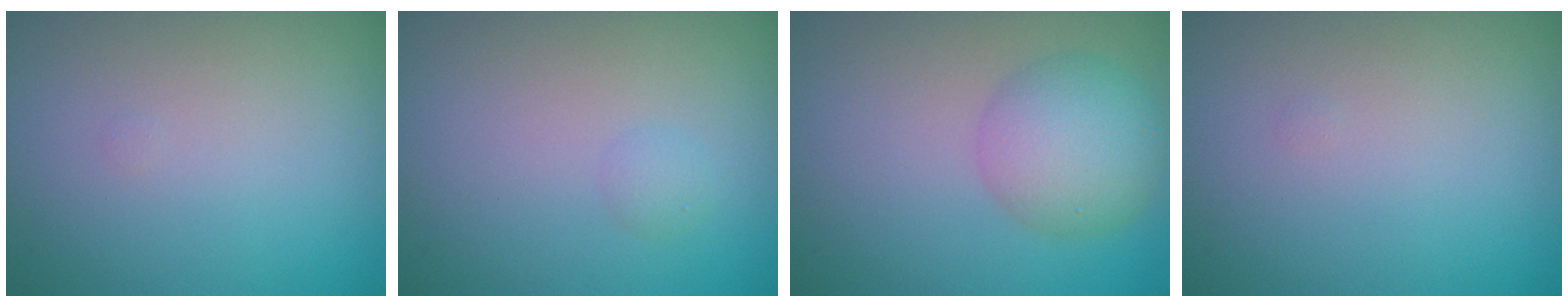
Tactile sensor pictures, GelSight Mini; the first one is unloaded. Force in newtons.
{"total": 0.9, "press": 0.9, "slide": 0.0}
{"total": 4.9, "press": 4.9, "slide": 0.1}
{"total": 0.0}